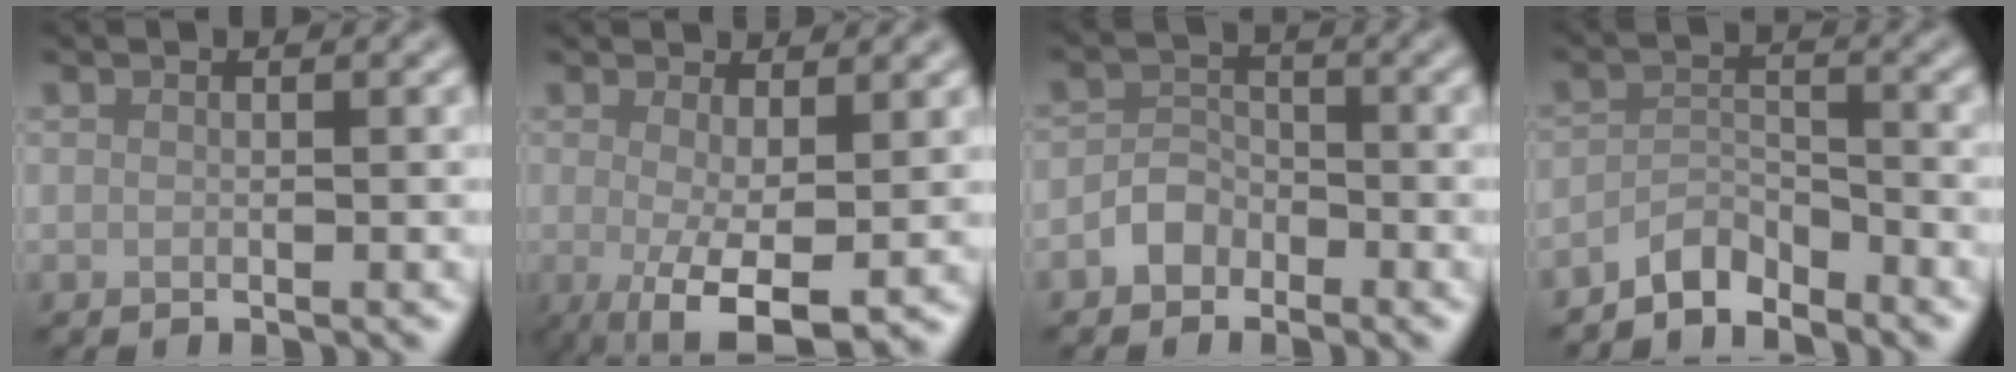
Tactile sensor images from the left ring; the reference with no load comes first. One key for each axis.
{"total": 5.6, "fx": -0.7, "fy": 1.8, "fz": 5.3, "tx": -0.091, "ty": -0.014, "tz": -0.012}
{"total": 2.1, "fx": -1.3, "fy": 1.6, "fz": 0.6, "tx": -0.005, "ty": 0.011, "tz": -0.030}
{"total": 2.5, "fx": -2.3, "fy": 0.8, "fz": 0.7, "tx": -0.011, "ty": 0.010, "tz": -0.049}